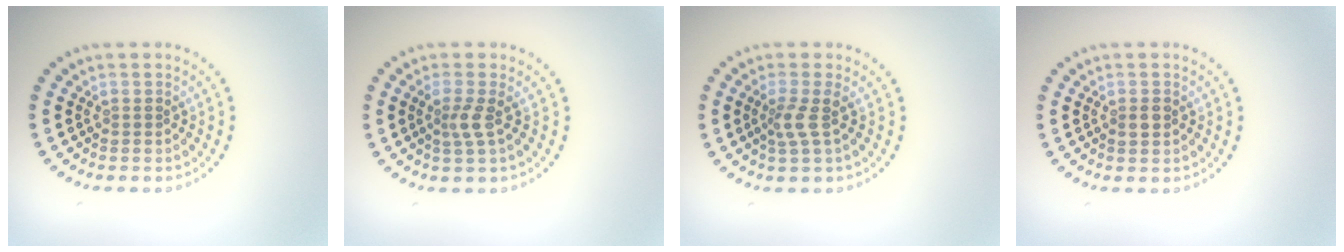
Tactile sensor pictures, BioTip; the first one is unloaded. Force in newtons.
{"total": 1.9, "press": 1.4, "slide": 1.3}
{"total": 1.9, "press": 1.4, "slide": 1.4}
{"total": 1.0, "press": 1.0, "slide": 0.0}